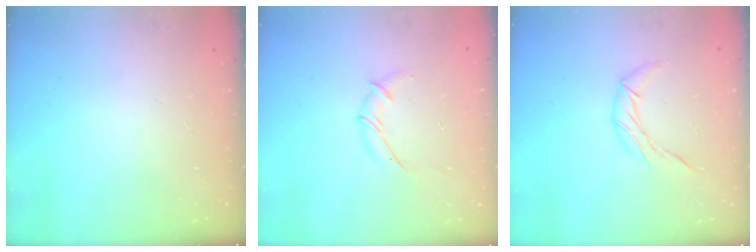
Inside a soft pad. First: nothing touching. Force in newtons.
{"total": 7.2, "press": 7.2, "slide": 1.0}
{"total": 7.6, "press": 7.6, "slide": 0.6}